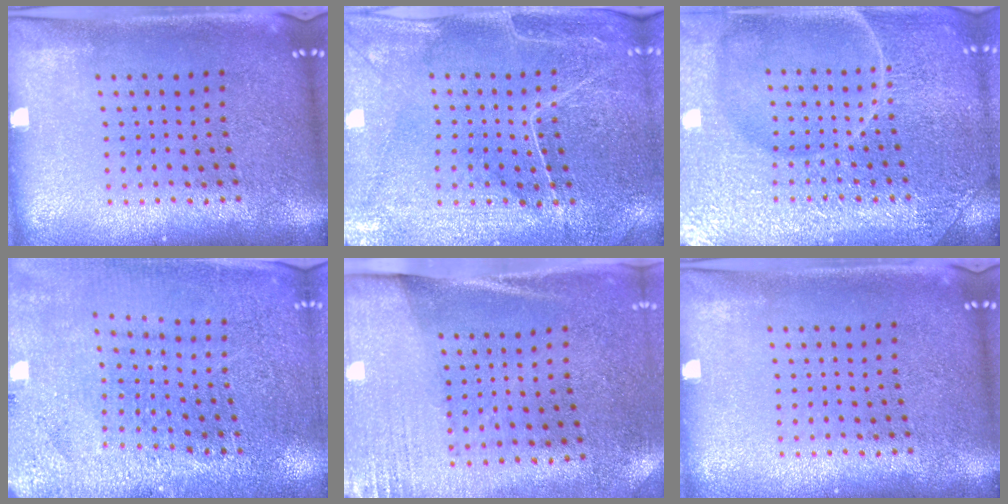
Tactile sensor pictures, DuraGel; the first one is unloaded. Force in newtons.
{"total": 0.7, "press": 0.5, "slide": 0.4}
{"total": 7.5, "press": 7.4, "slide": 1.0}
{"total": 2.8, "press": 2.8, "slide": 0.1}
{"total": 2.7, "press": 2.3, "slide": 1.4}
{"total": 0.0}